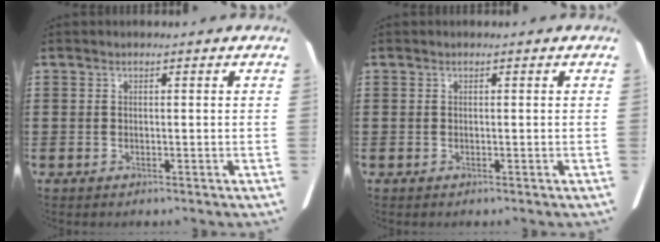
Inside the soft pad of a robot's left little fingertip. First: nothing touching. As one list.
[{"total": 0.0}]